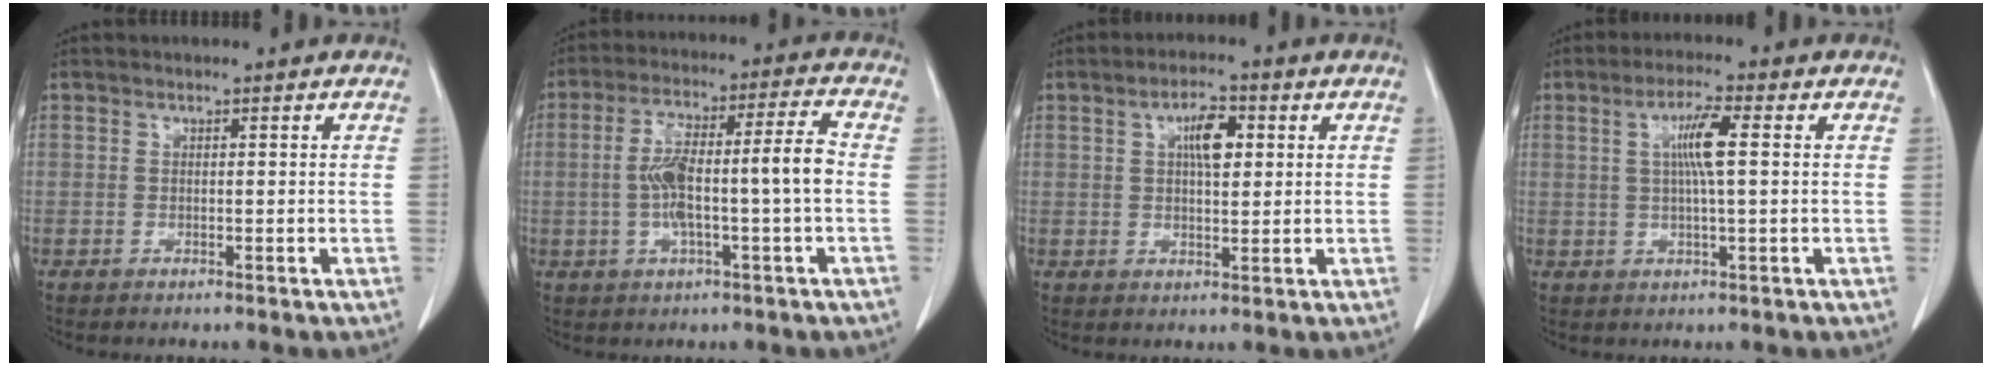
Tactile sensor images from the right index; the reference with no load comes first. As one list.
[{"total": 11.2, "force": [-1.1, 0.9, 11.1], "torque": [-0.203, 0.026, -0.019]}, {"total": 5.2, "force": [1.5, 1.8, 4.6], "torque": [-0.078, 0.007, 0.025]}, {"total": 5.6, "force": [1.1, 0.2, 5.5], "torque": [-0.102, 0.003, 0.019]}]